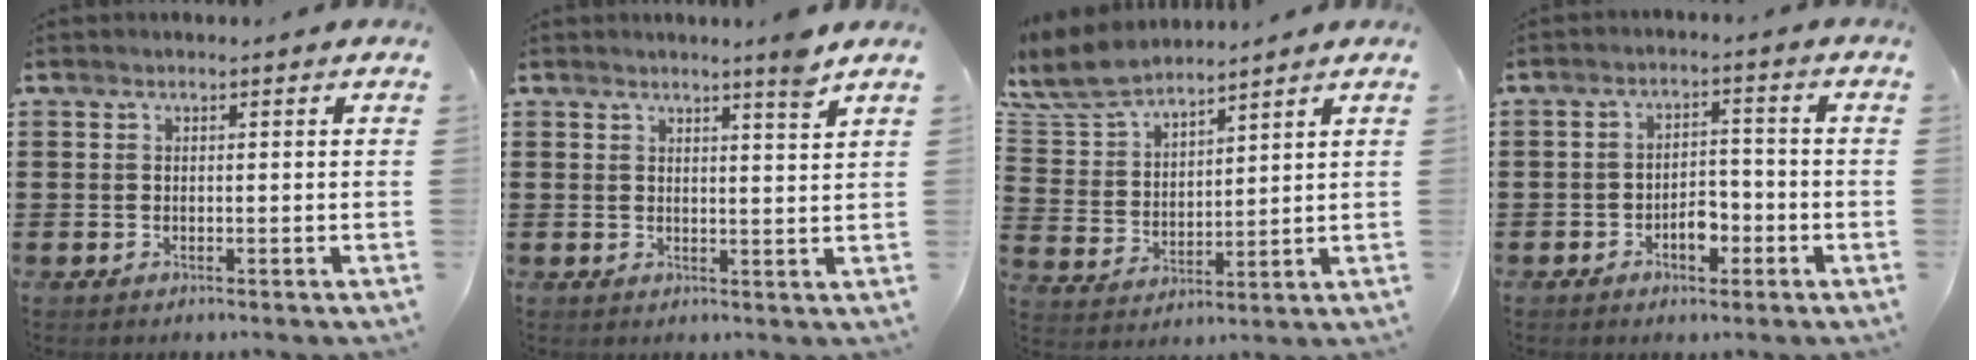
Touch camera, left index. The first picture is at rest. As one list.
[{"total": 3.6, "force": [3.0, -0.7, 1.8], "torque": [-0.028, -0.015, 0.050]}, {"total": 7.9, "force": [7.2, 1.8, 2.5], "torque": [-0.080, -0.027, 0.134]}, {"total": 4.1, "force": [-2.0, 2.3, 2.8], "torque": [-0.044, 0.001, -0.040]}]